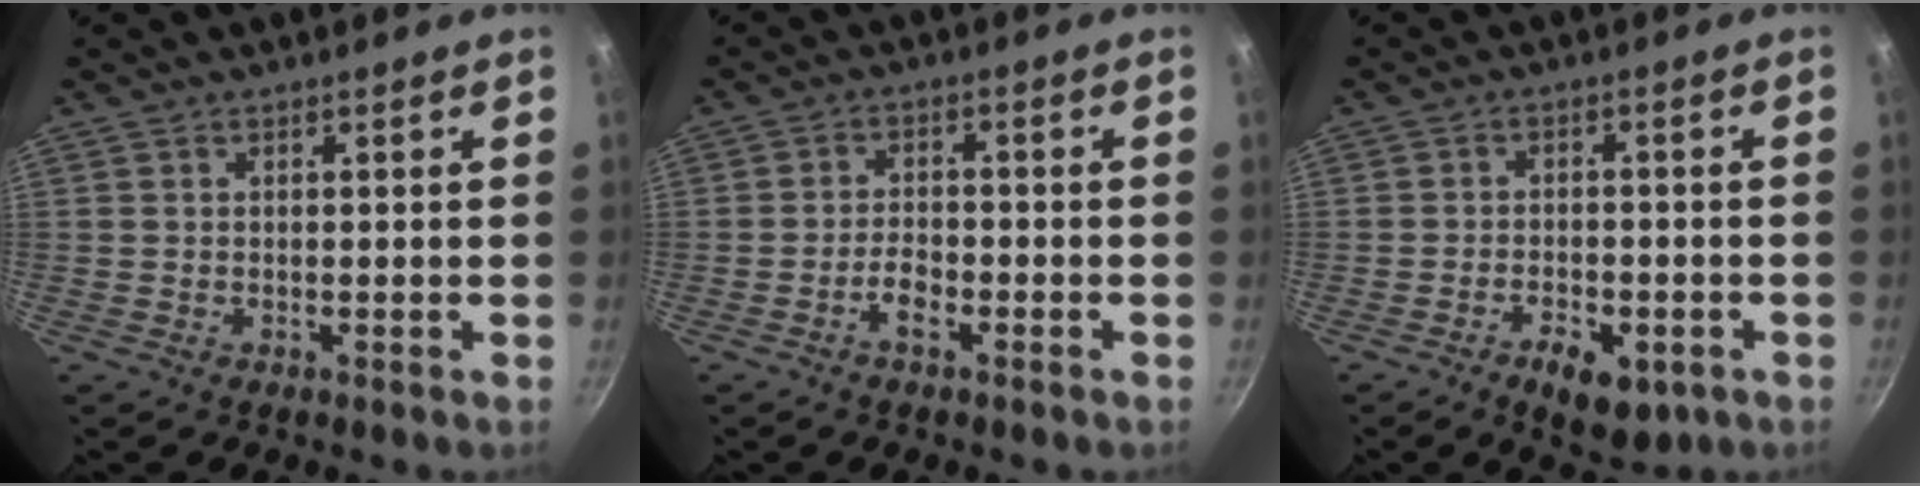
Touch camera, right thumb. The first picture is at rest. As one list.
[{"total": 3.8, "force": [-2.2, 1.6, 2.6], "torque": [-0.043, 0.022, -0.041]}, {"total": 8.1, "force": [-3.9, 4.2, 5.7], "torque": [-0.067, 0.018, -0.049]}]